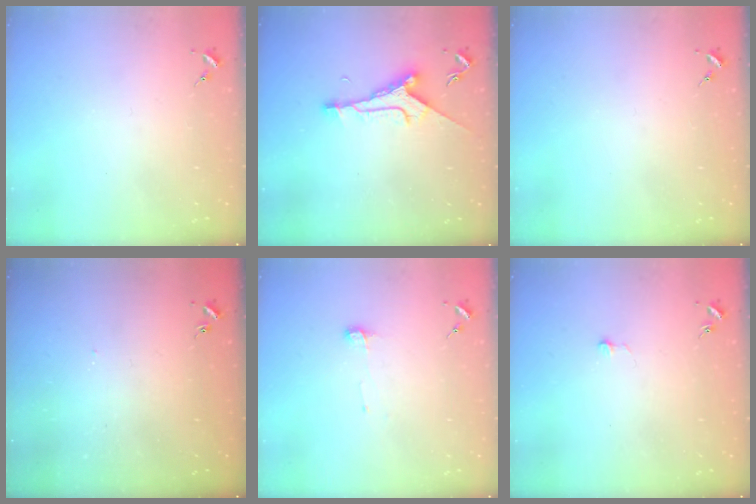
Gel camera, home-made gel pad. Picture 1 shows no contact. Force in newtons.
{"total": 9.0, "press": 9.0, "slide": 0.8}
{"total": 0.0}
{"total": 2.9, "press": 2.9, "slide": 0.2}
{"total": 5.1, "press": 5.0, "slide": 0.6}
{"total": 2.9, "press": 2.9, "slide": 0.2}